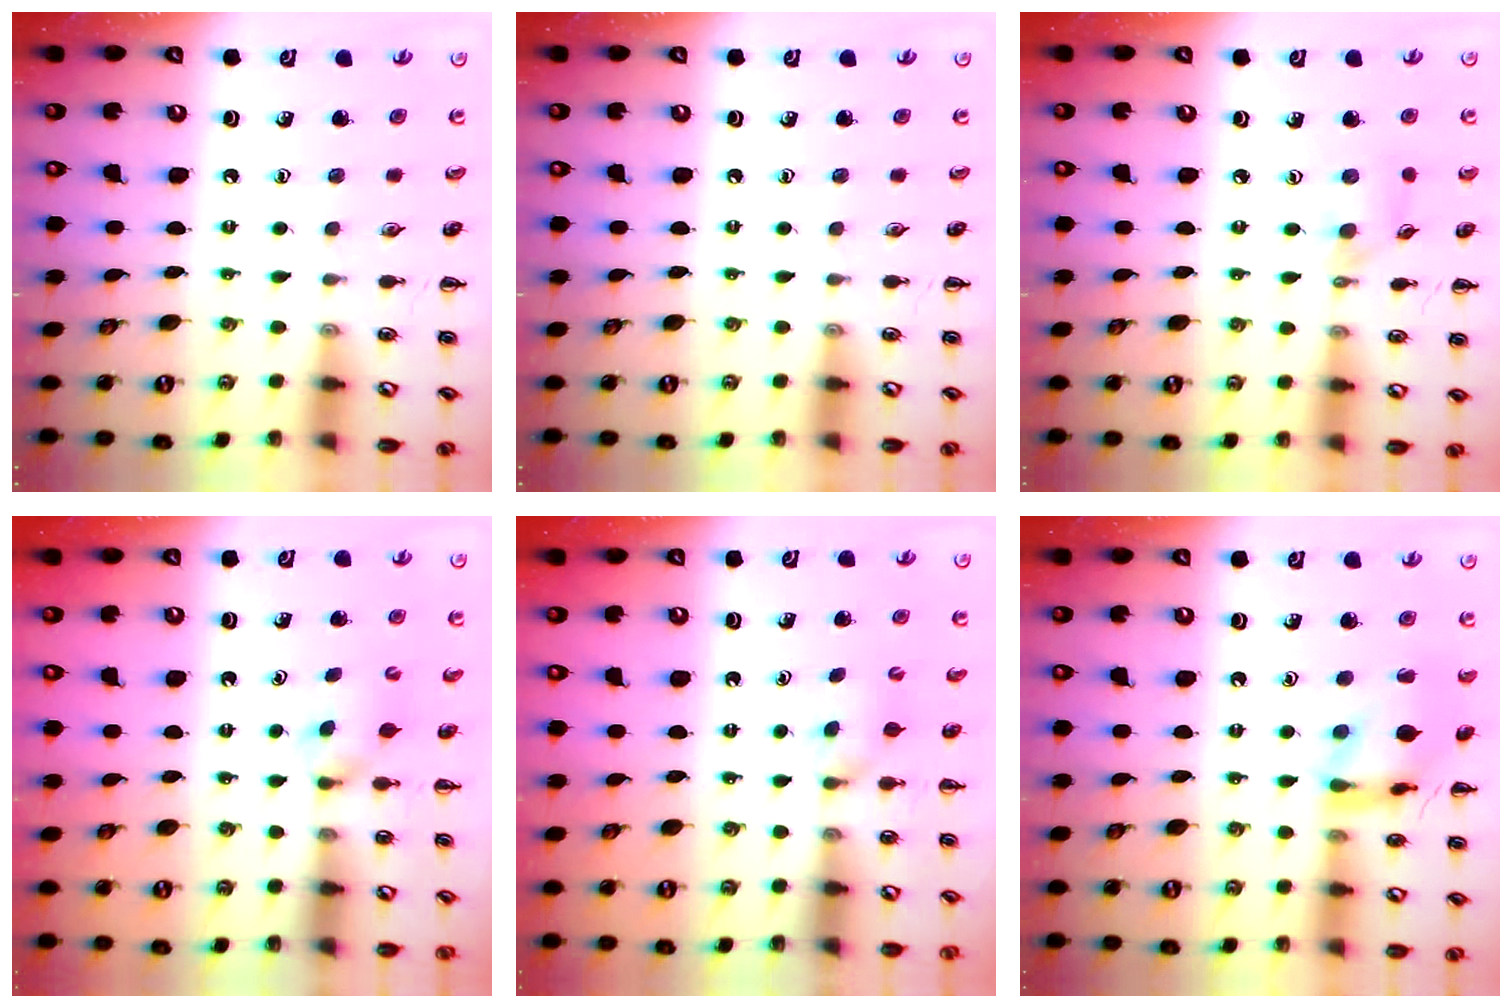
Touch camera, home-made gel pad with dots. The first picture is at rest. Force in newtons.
{"total": 0.0}
{"total": 3.3, "press": 3.1, "slide": 1.1}
{"total": 1.8, "press": 1.5, "slide": 1.0}
{"total": 2.3, "press": 2.1, "slide": 0.9}
{"total": 12.4, "press": 12.4, "slide": 0.6}